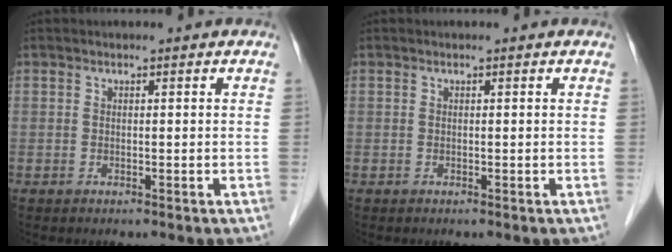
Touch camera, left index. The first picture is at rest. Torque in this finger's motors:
{"motor_torque": [-0.26, -0.20, 0.07, 0.01]}